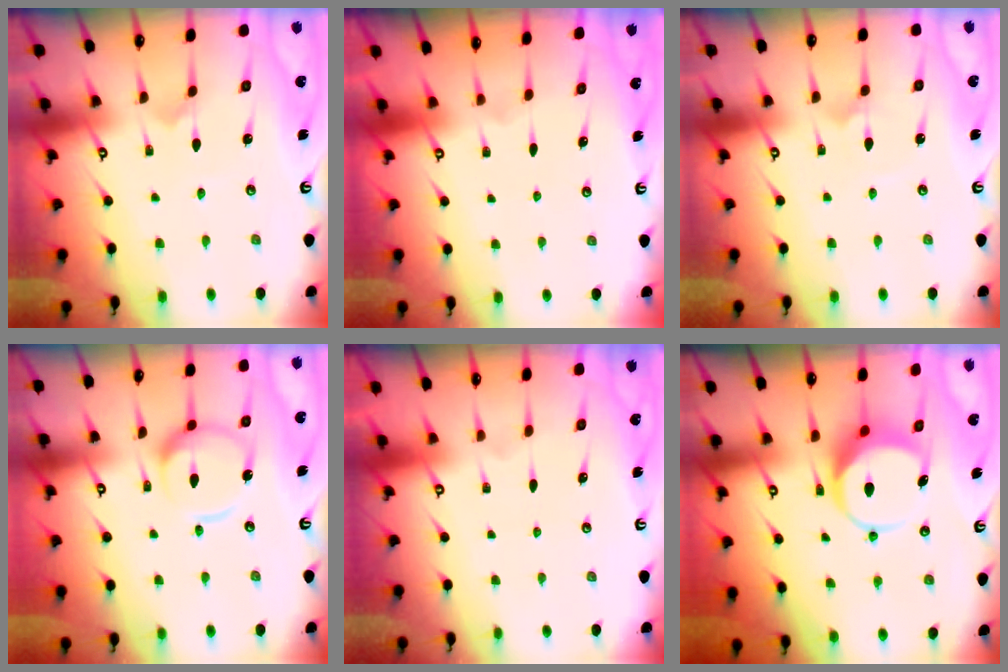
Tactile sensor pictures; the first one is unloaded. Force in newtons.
{"total": 0.0}
{"total": 2.3, "press": 2.3, "slide": 0.0}
{"total": 13.9, "press": 13.8, "slide": 1.4}
{"total": 0.0}
{"total": 7.1, "press": 7.1, "slide": 0.9}